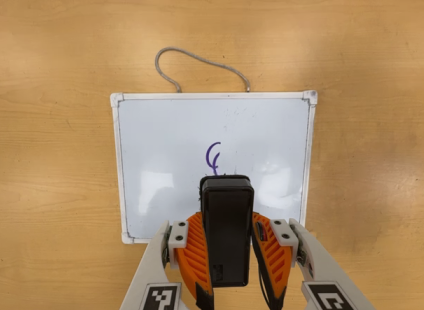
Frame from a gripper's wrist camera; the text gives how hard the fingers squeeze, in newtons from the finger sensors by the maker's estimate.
{"total": 5.5, "left": 4.9, "right": 6.1}